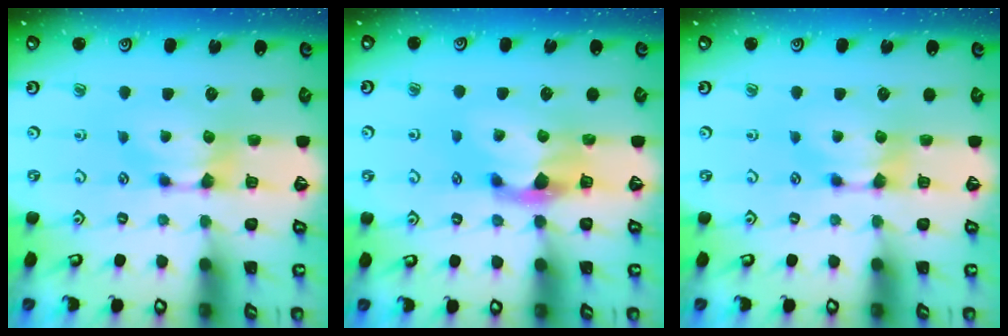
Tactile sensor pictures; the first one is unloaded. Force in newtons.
{"total": 2.9, "press": 2.6, "slide": 1.3}
{"total": 0.0}